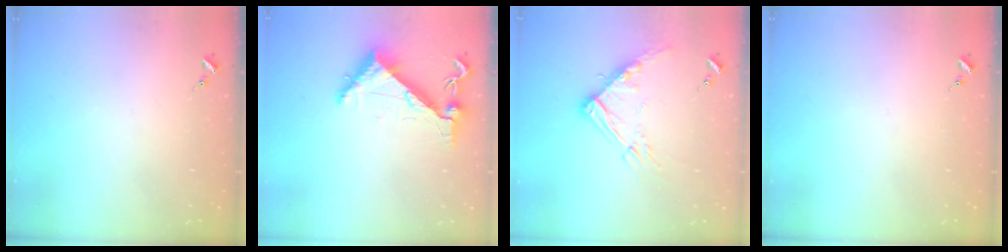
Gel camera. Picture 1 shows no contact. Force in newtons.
{"total": 6.4, "press": 6.4, "slide": 0.5}
{"total": 12.3, "press": 12.2, "slide": 1.3}
{"total": 0.0}